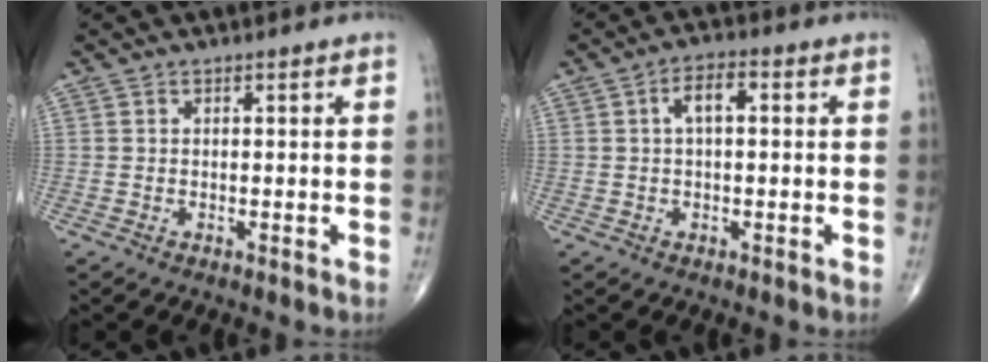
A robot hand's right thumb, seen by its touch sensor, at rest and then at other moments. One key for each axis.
{"total": 4.4, "fx": 0.8, "fy": 2.0, "fz": 3.8, "tx": -0.066, "ty": 0.013, "tz": 0.009}